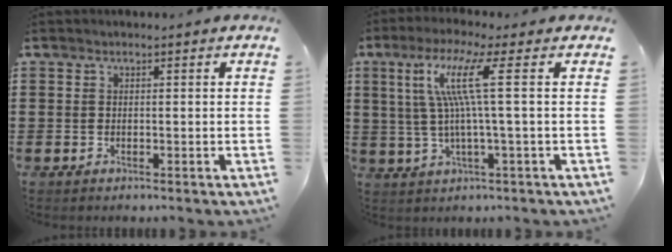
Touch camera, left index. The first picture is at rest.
{"total": 9.3, "force": [2.2, -0.2, 9.0], "torque": [-0.194, -0.003, 0.023]}